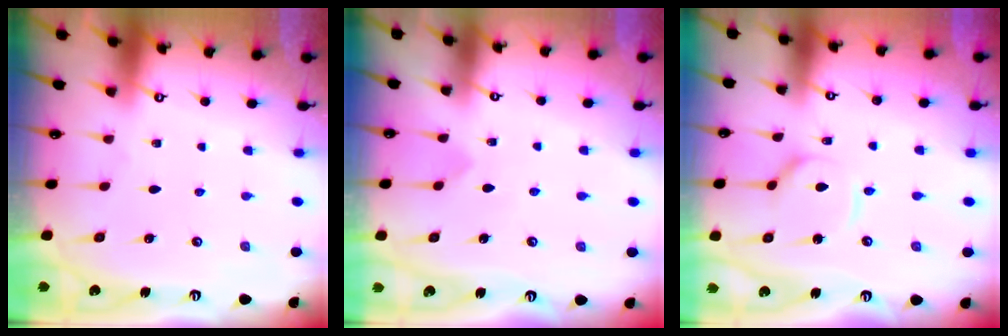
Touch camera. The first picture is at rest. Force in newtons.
{"total": 2.3, "press": 2.3, "slide": 0.2}
{"total": 6.7, "press": 6.7, "slide": 0.4}